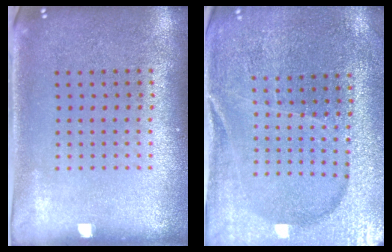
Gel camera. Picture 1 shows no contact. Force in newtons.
{"total": 3.1, "press": 3.0, "slide": 0.5}